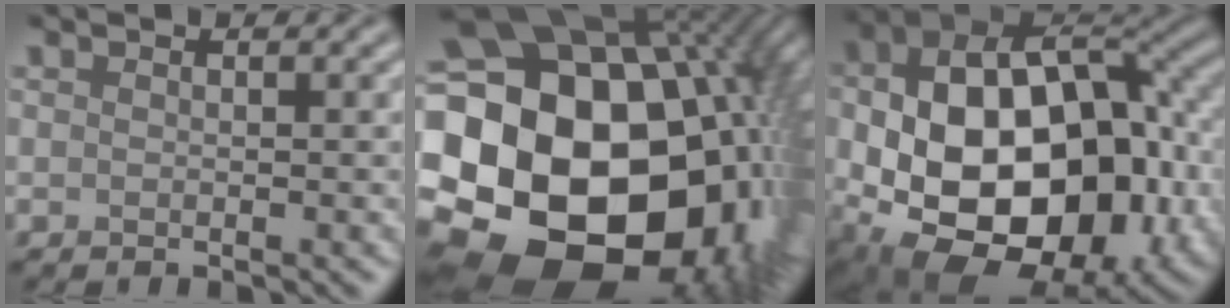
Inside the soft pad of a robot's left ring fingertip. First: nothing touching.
{"total": 25.8, "force": [-4.3, 20.6, 14.9], "torque": [-0.268, -0.036, -0.106]}
{"total": 18.5, "force": [-2.5, 12.4, 13.5], "torque": [-0.234, -0.018, -0.024]}